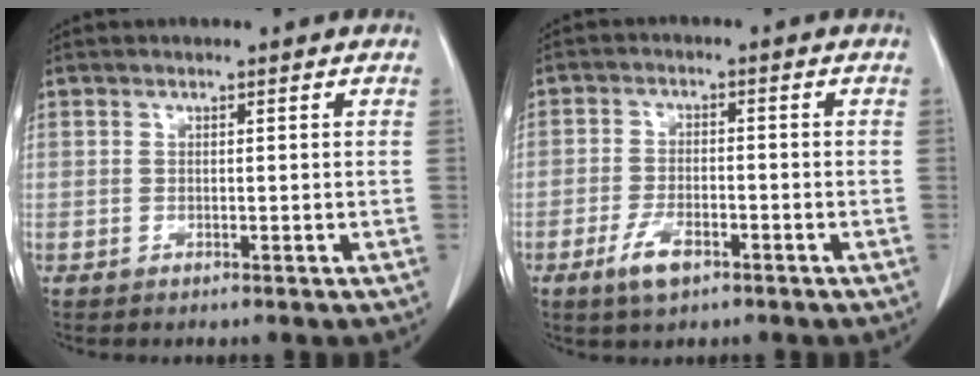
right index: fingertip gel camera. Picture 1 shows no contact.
{"total": 4.9, "force": [-2.9, 2.0, 3.5], "torque": [-0.071, -0.002, -0.049]}